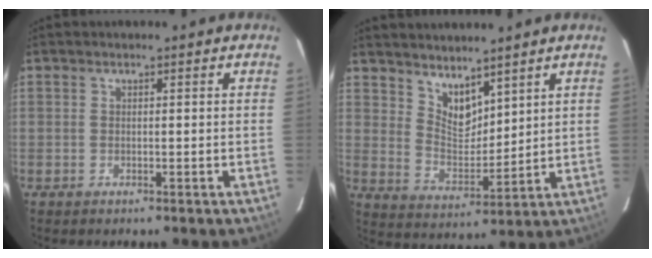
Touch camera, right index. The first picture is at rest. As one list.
[{"total": 7.5, "force": [5.9, 3.3, 3.4], "torque": [-0.049, -0.003, 0.116]}]